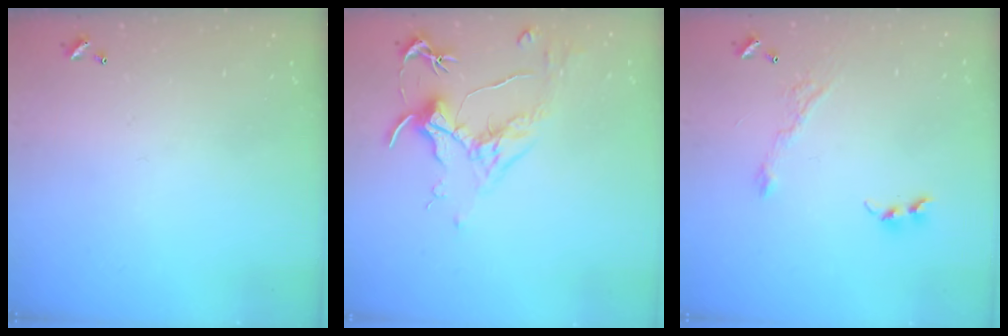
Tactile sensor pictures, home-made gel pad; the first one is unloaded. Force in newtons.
{"total": 1.7, "press": 1.5, "slide": 0.9}
{"total": 5.0, "press": 4.9, "slide": 0.7}